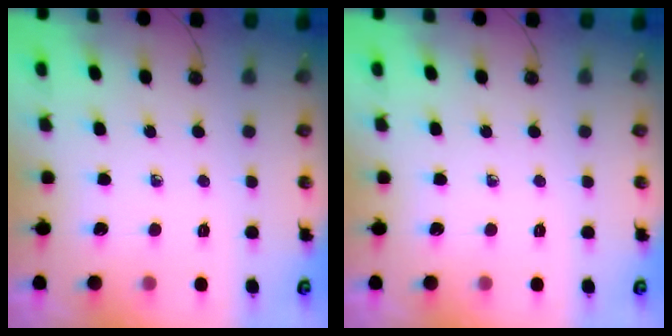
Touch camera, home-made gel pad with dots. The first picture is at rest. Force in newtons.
{"total": 0.0}